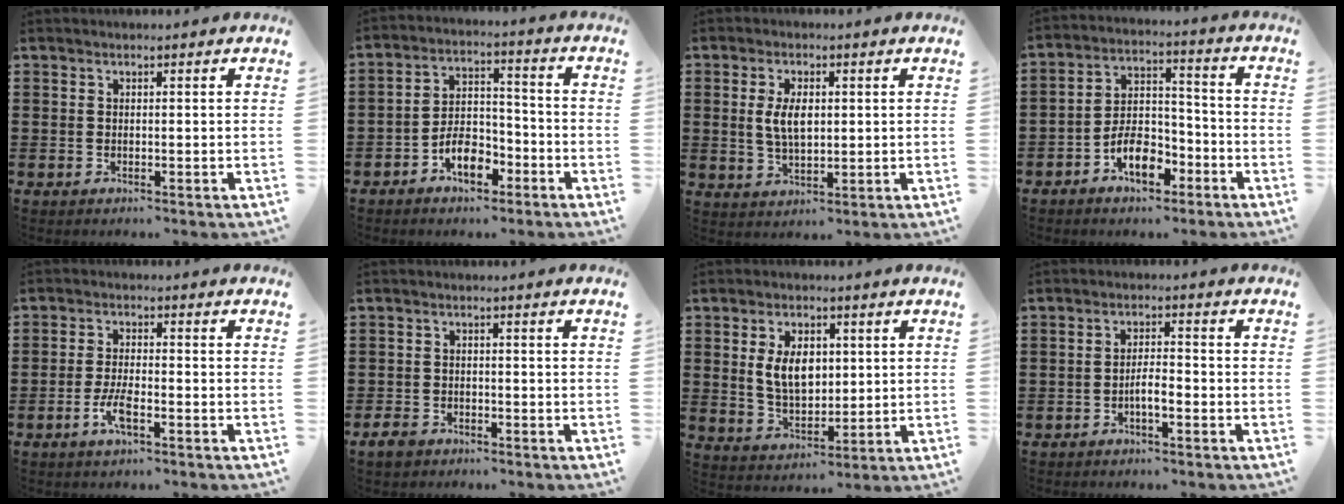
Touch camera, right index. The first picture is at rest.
{"total": 6.6, "force": [-3.7, 3.7, 4.0], "torque": [-0.074, 0.015, -0.069]}
{"total": 5.1, "force": [0.6, 2.6, 4.4], "torque": [-0.089, 0.003, 0.005]}
{"total": 7.9, "force": [-4.4, 4.4, 4.9], "torque": [-0.094, 0.018, -0.080]}
{"total": 4.4, "force": [-2.0, 1.3, 3.7], "torque": [-0.081, -0.002, -0.043]}
{"total": 2.4, "force": [-1.9, 1.2, 0.7], "torque": [-0.025, 0.000, -0.041]}
{"total": 7.1, "force": [1.3, 4.4, 5.3], "torque": [-0.105, 0.006, 0.018]}
{"total": 3.0, "force": [-1.5, 0.7, 2.5], "torque": [-0.045, 0.004, -0.028]}